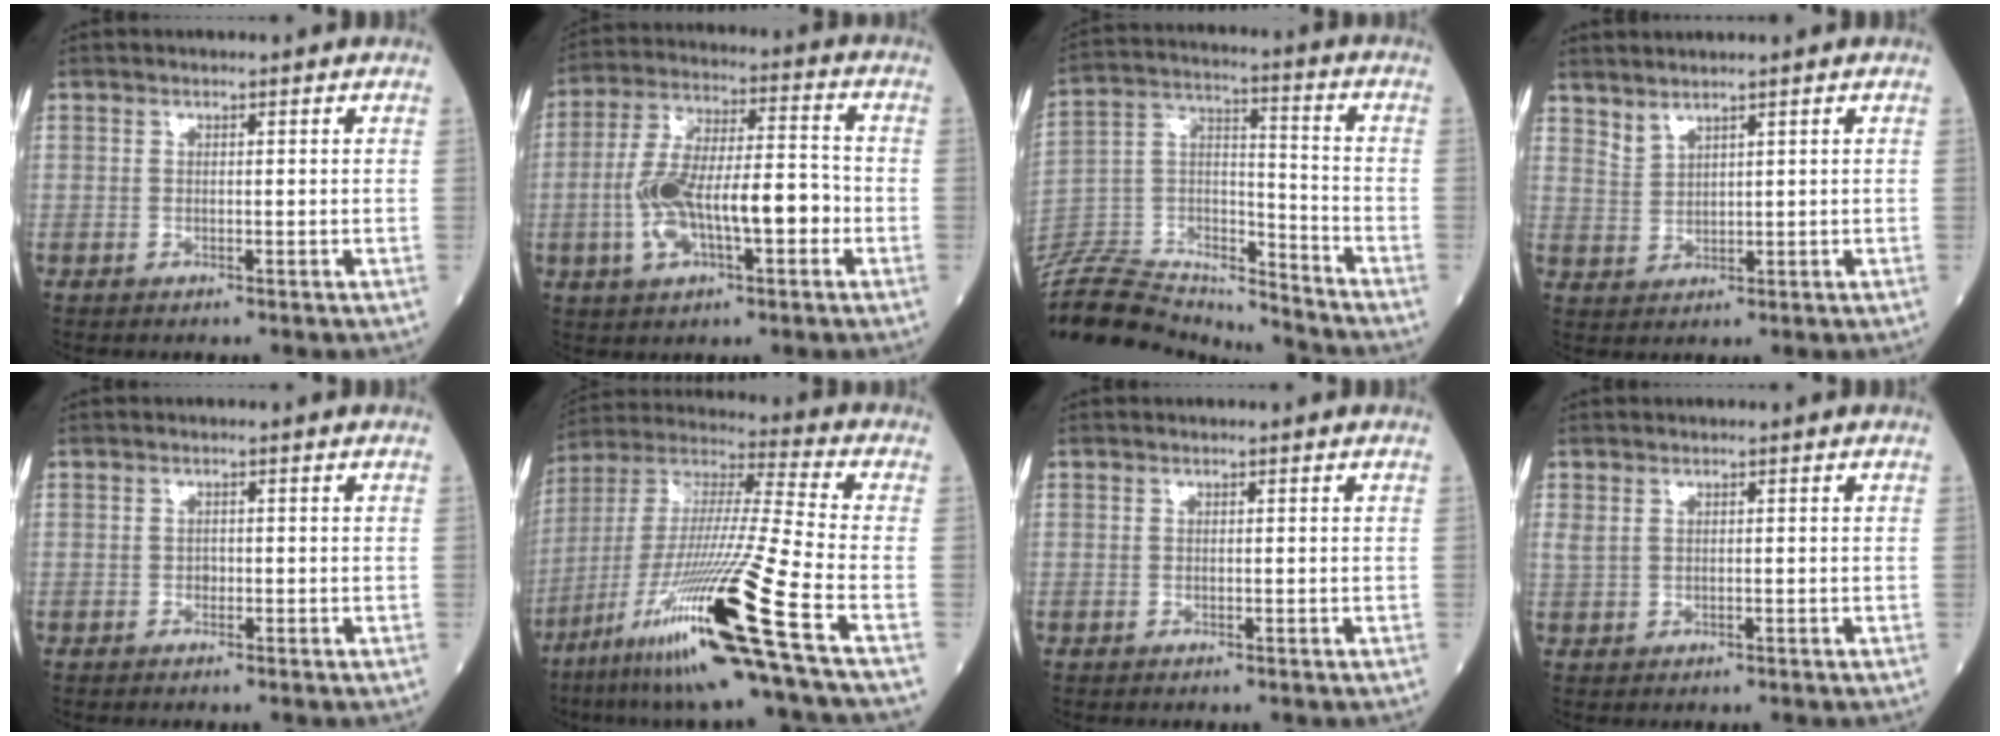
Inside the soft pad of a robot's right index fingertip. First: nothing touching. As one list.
[{"total": 13.3, "force": [-3.1, 4.4, 12.1], "torque": [-0.235, 0.027, -0.050]}, {"total": 22.3, "force": [-21.5, 3.5, 4.6], "torque": [-0.112, 0.022, -0.359]}, {"total": 2.3, "force": [2.3, 0.3, 0.5], "torque": [-0.014, 0.001, 0.053]}, {"total": 0.5, "force": [-0.2, 0.4, 0.2], "torque": [0.000, 0.003, -0.006]}, {"total": 23.7, "force": [-11.7, -1.0, 20.6], "torque": [-0.402, -0.046, -0.219]}, {"total": 0.0}, {"total": 1.1, "force": [0.7, 0.5, 0.7], "torque": [-0.020, 0.009, 0.021]}]